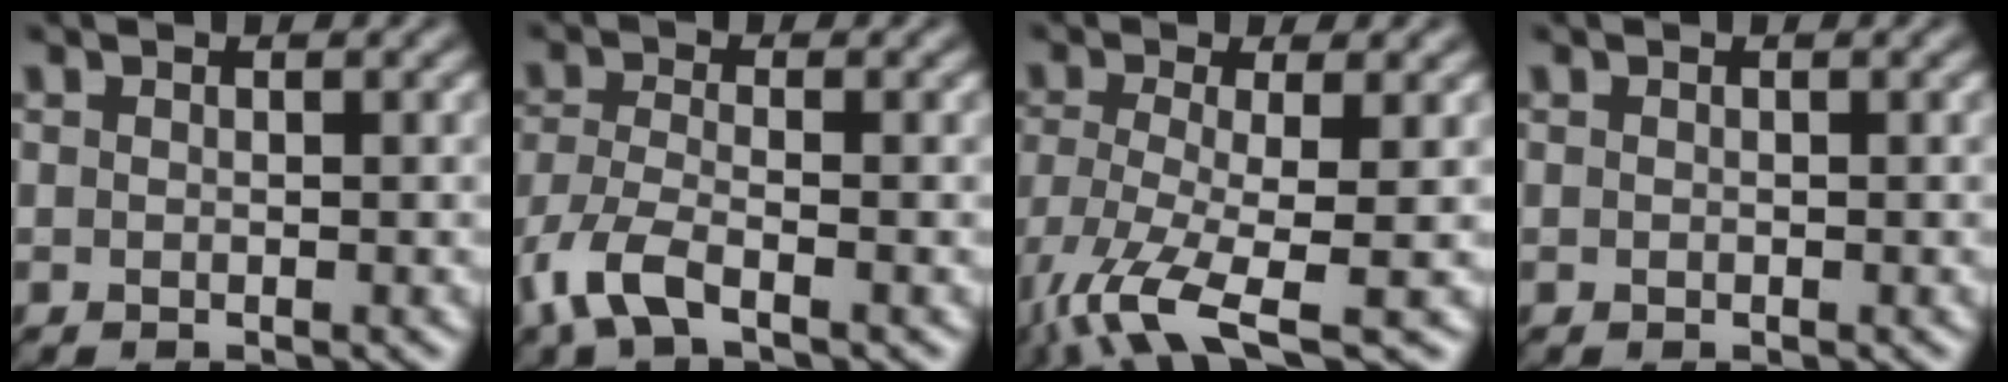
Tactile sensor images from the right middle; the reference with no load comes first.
{"total": 4.2, "force": [-2.6, 1.4, 3.1], "torque": [-0.080, -0.011, -0.064]}
{"total": 7.6, "force": [-4.3, 1.8, 6.0], "torque": [-0.126, -0.015, -0.086]}
{"total": 0.0}